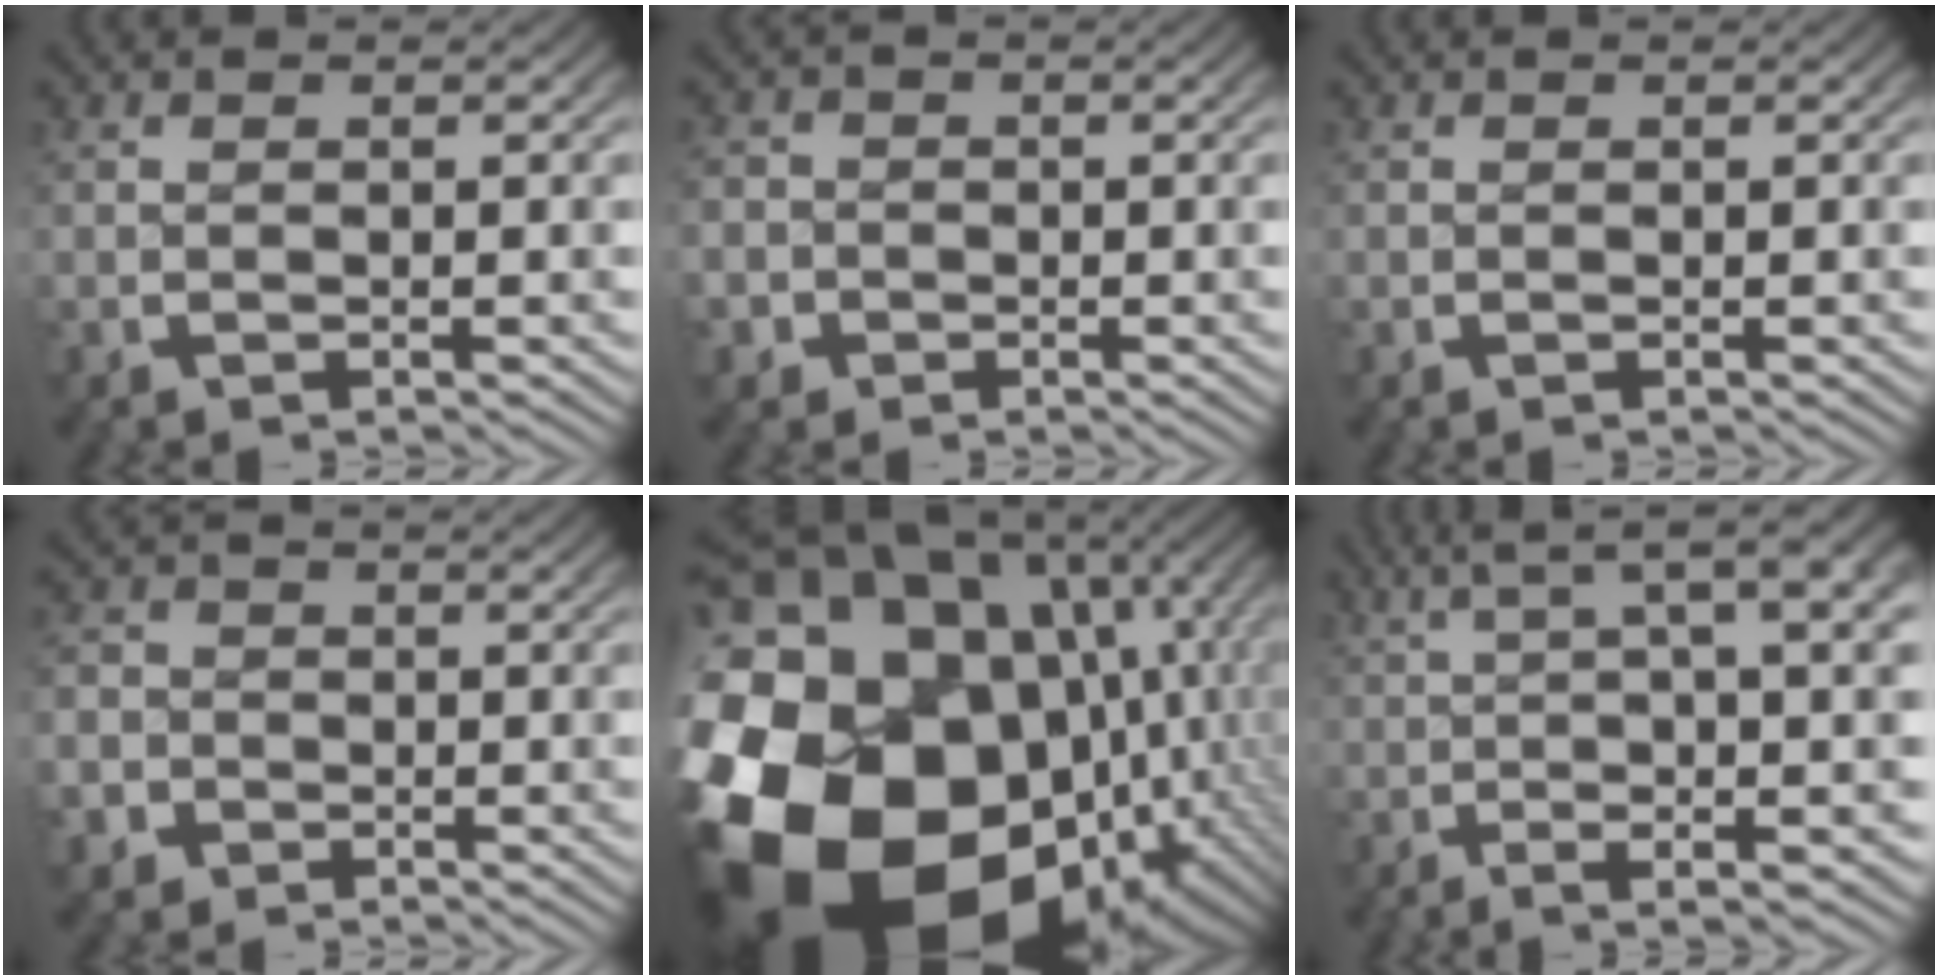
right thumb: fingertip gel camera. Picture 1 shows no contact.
{"total": 3.7, "force": [-1.3, 3.4, 0.5], "torque": [-0.014, -0.013, -0.024]}
{"total": 0.0}
{"total": 5.5, "force": [-1.8, 5.1, 1.1], "torque": [-0.030, -0.017, -0.035]}
{"total": 34.3, "force": [-6.0, 24.7, 23.0], "torque": [-0.444, -0.078, -0.077]}
{"total": 10.3, "force": [3.2, 3.5, 9.2], "torque": [-0.098, 0.041, 0.025]}